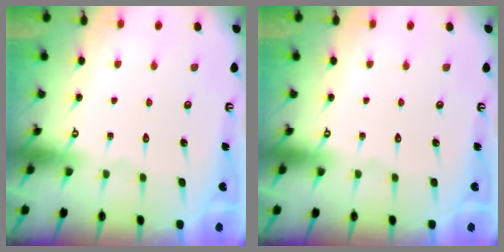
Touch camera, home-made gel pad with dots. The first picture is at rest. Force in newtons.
{"total": 0.0}